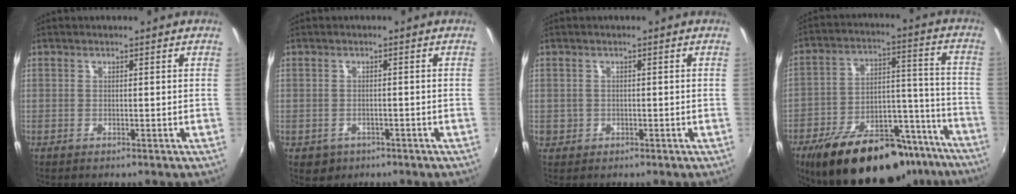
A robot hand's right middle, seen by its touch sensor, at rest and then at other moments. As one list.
[{"total": 3.3, "force": [-1.4, 2.7, 1.2], "torque": [-0.031, -0.006, -0.015]}, {"total": 2.3, "force": [-0.4, 2.2, 0.6], "torque": [-0.014, -0.003, -0.005]}, {"total": 26.6, "force": [-19.9, 10.9, 13.8], "torque": [-0.235, 0.021, -0.268]}]